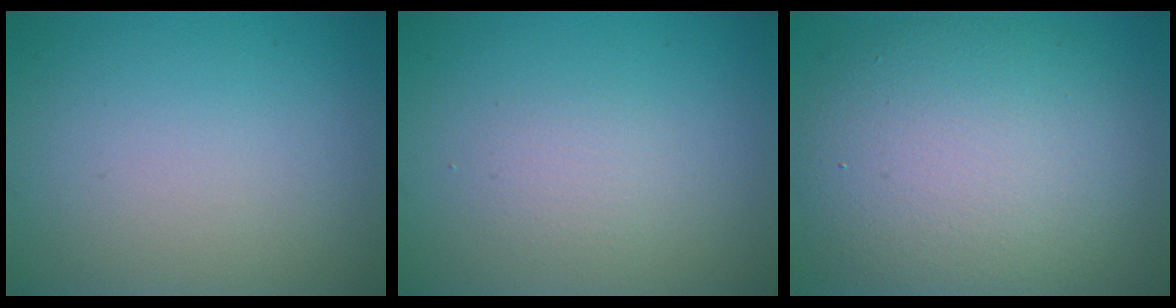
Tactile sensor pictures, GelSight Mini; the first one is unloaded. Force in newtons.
{"total": 1.4, "press": 1.4, "slide": 0.1}
{"total": 11.1, "press": 11.0, "slide": 0.6}